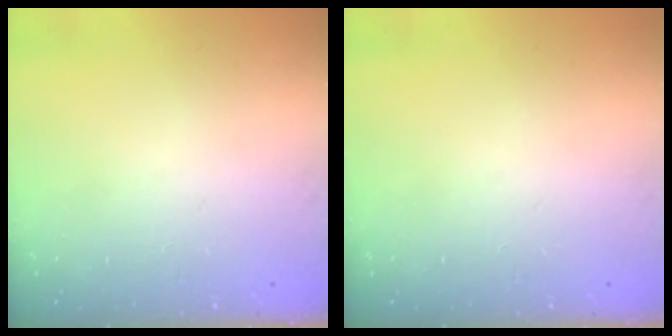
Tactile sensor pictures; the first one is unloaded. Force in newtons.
{"total": 0.0}